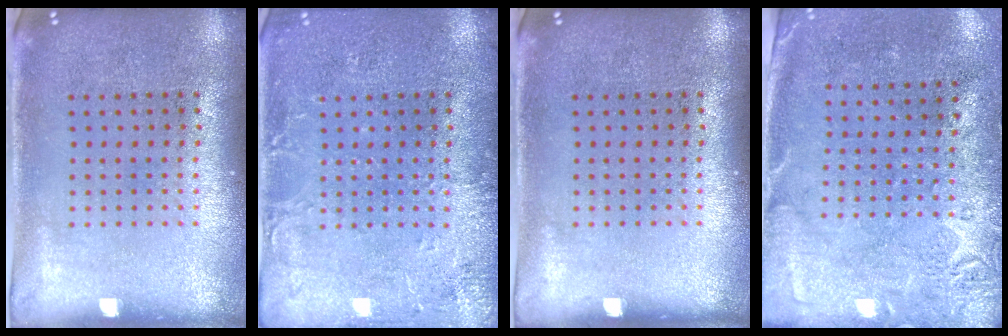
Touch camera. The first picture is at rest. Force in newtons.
{"total": 2.8, "press": 2.8, "slide": 0.4}
{"total": 0.0}
{"total": 2.7, "press": 2.2, "slide": 1.6}